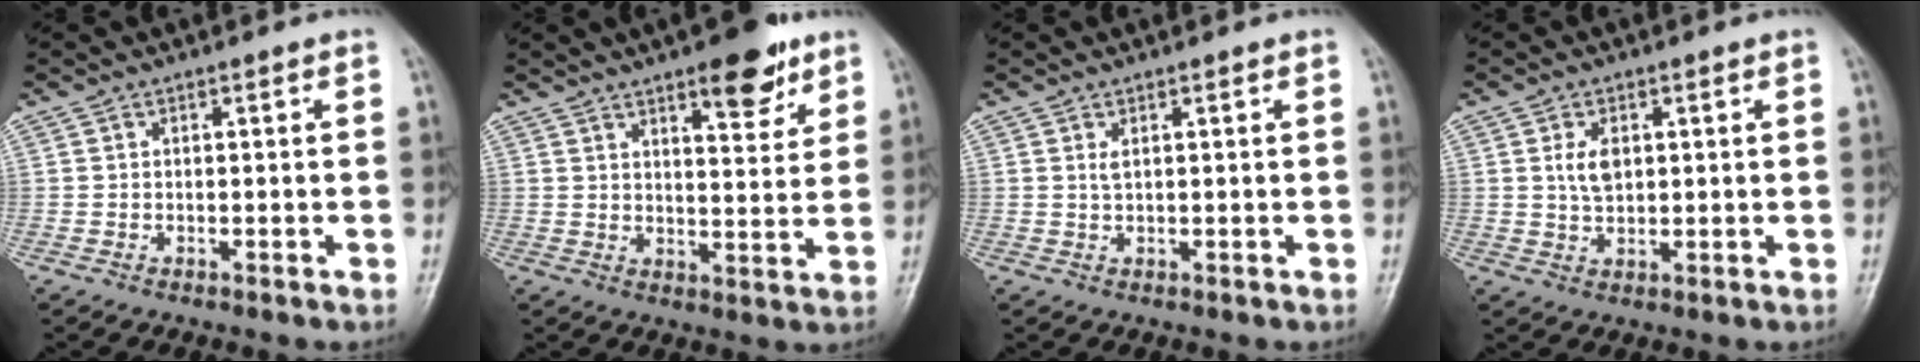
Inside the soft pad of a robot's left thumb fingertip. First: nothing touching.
{"total": 10.3, "force": [6.4, 3.6, 7.3], "torque": [-0.077, -0.035, 0.090]}
{"total": 1.2, "force": [0.6, 0.4, 1.0], "torque": [-0.020, 0.000, 0.014]}
{"total": 4.2, "force": [1.1, 2.5, 3.2], "torque": [-0.052, -0.005, 0.024]}